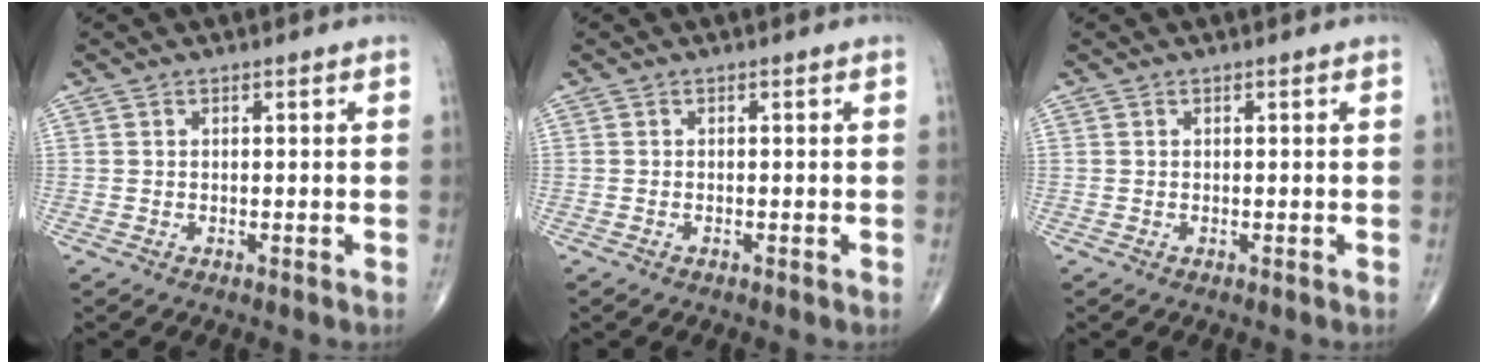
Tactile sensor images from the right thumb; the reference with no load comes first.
{"total": 0.0}
{"total": 0.0}